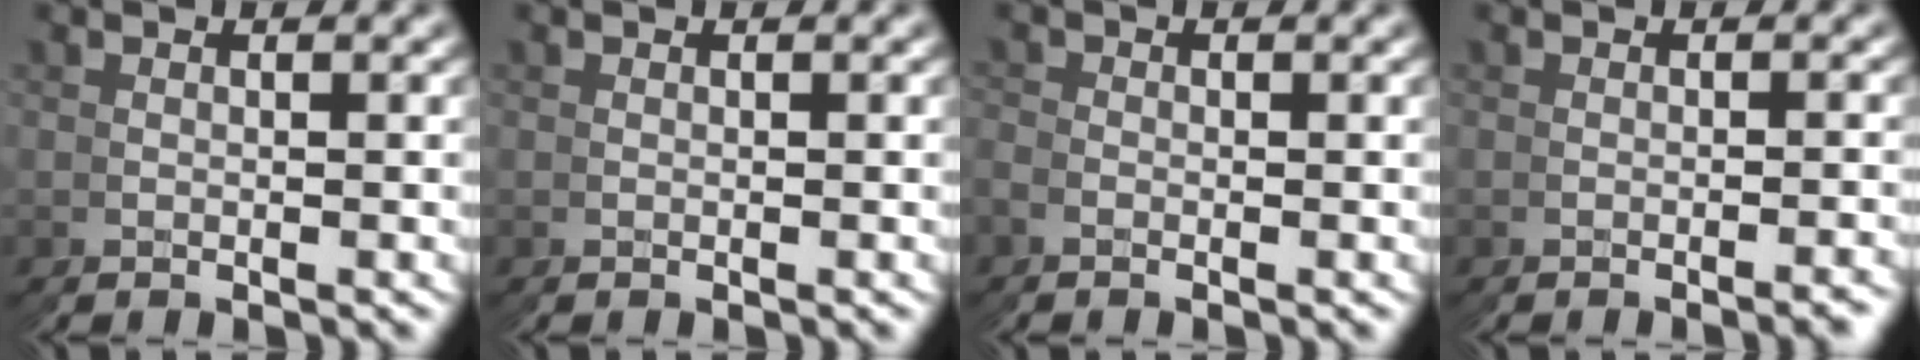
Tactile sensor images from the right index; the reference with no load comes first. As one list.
[{"total": 0.0}, {"total": 2.1, "force": [-1.0, -0.6, -1.7], "torque": [0.025, 0.004, -0.024]}, {"total": 1.3, "force": [-0.5, -1.1, -0.4], "torque": [0.003, 0.008, -0.011]}]